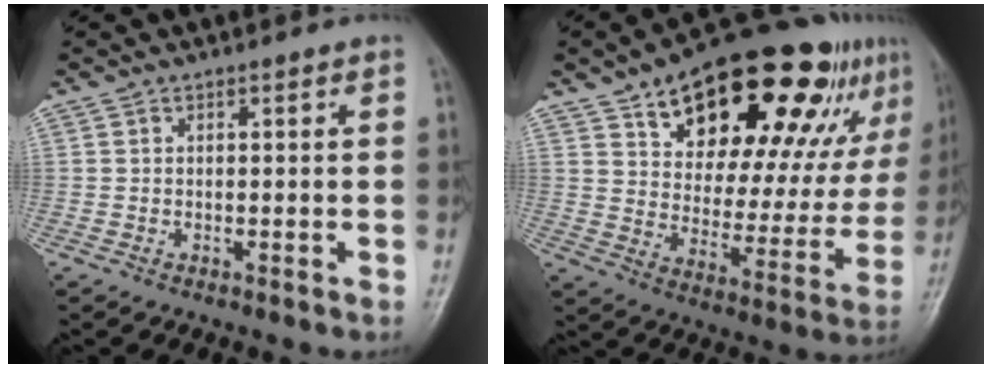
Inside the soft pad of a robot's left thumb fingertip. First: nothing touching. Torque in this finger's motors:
{"motor_torque": [1.69, 1.69, 1.72, -1.05, 0.25]}